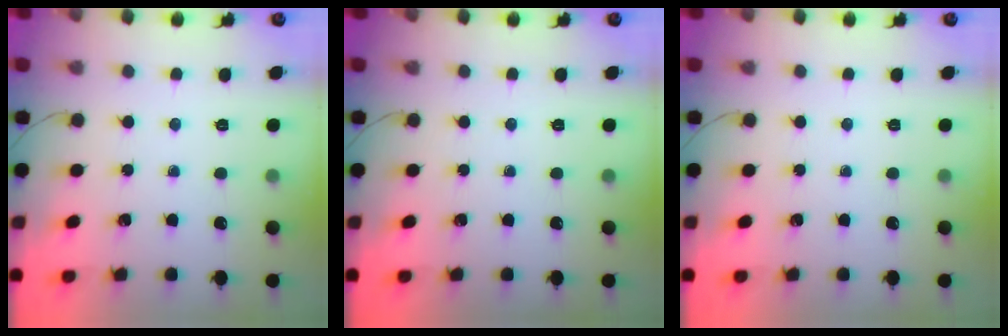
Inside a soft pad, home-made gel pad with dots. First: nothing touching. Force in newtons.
{"total": 0.0}
{"total": 0.0}